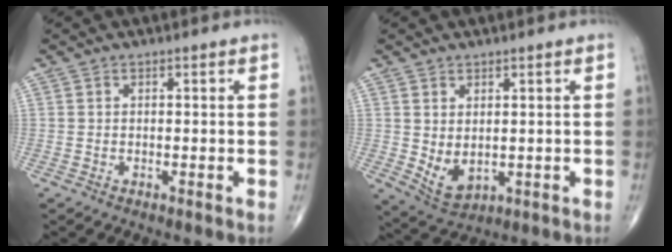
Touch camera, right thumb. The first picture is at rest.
{"total": 5.3, "force": [0.2, 3.3, 4.2], "torque": [-0.070, -0.010, 0.024]}